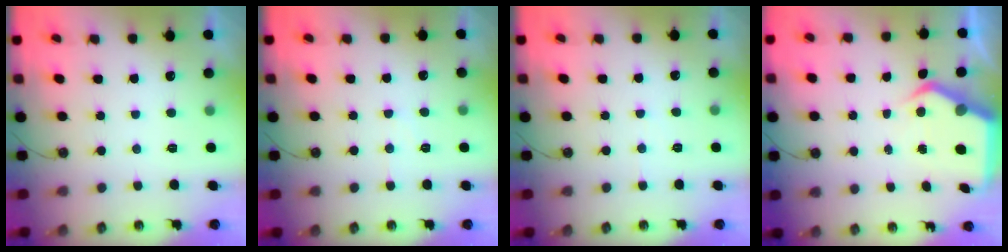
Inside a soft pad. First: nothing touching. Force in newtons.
{"total": 4.7, "press": 4.7, "slide": 0.7}
{"total": 3.2, "press": 3.1, "slide": 0.7}
{"total": 6.3, "press": 6.3, "slide": 0.6}